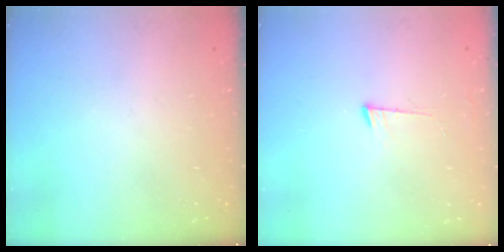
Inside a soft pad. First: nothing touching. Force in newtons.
{"total": 4.3, "press": 4.2, "slide": 0.5}